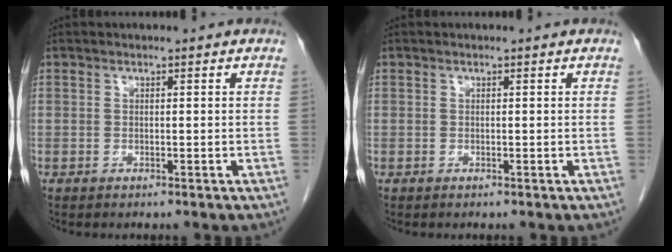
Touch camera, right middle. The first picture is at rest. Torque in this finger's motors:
{"motor_torque": [0.00, 0.00, -0.01, -0.01]}